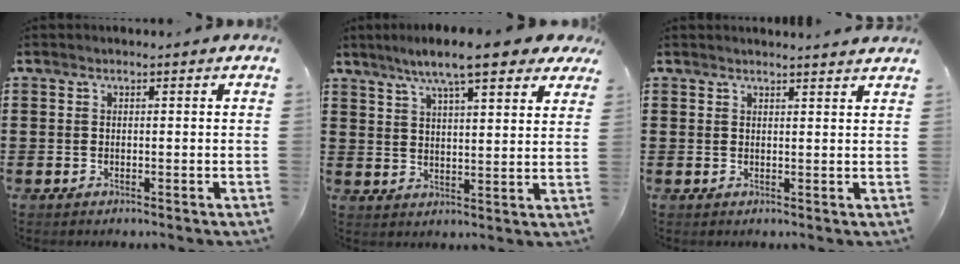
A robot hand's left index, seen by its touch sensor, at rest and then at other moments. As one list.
[{"total": 9.0, "force": [7.0, 1.2, 5.5], "torque": [-0.110, -0.013, 0.121]}, {"total": 1.7, "force": [1.6, -0.2, 0.4], "torque": [-0.011, 0.000, 0.031]}]